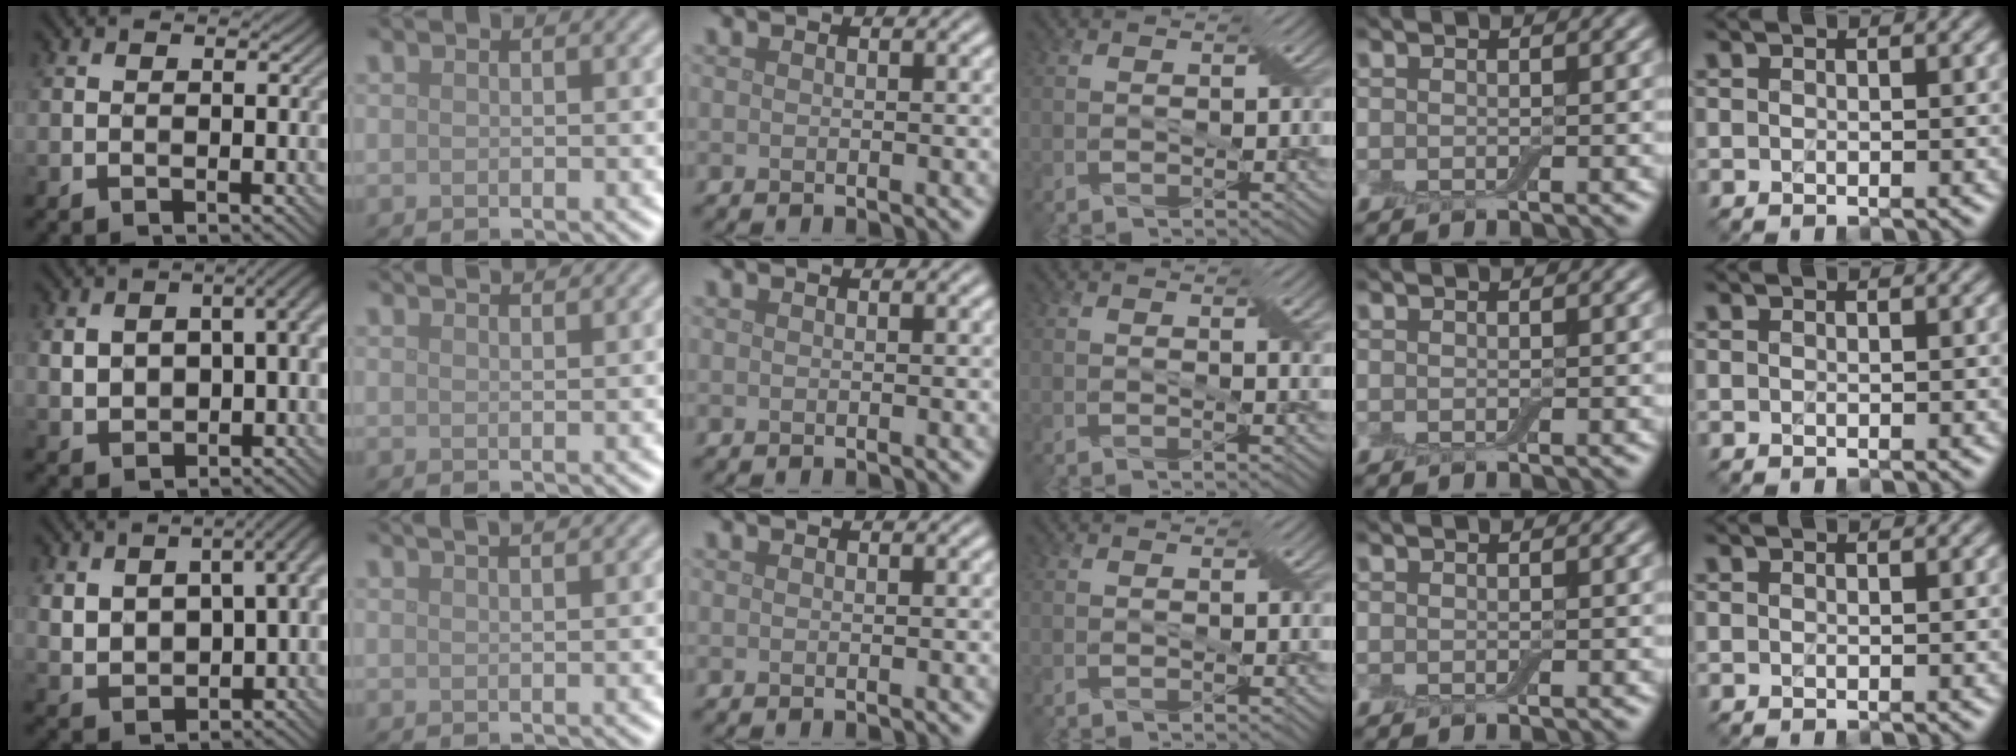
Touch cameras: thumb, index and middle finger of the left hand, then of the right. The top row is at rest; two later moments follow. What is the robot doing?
{"motion": "insert", "object": "backpack"}